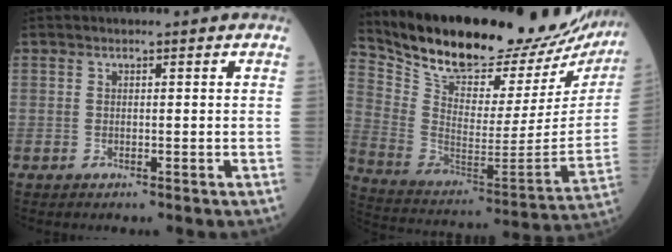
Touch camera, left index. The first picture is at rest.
{"total": 30.3, "force": [27.0, 7.7, 11.5], "torque": [-0.209, -0.082, 0.375]}